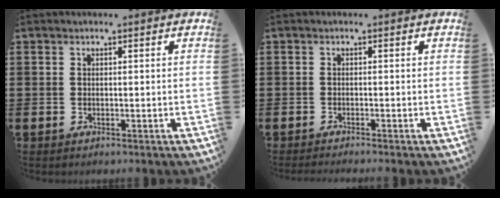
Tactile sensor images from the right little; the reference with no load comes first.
{"total": 0.6, "force": [-0.6, -0.1, 0.1], "torque": [-0.001, -0.003, -0.011]}